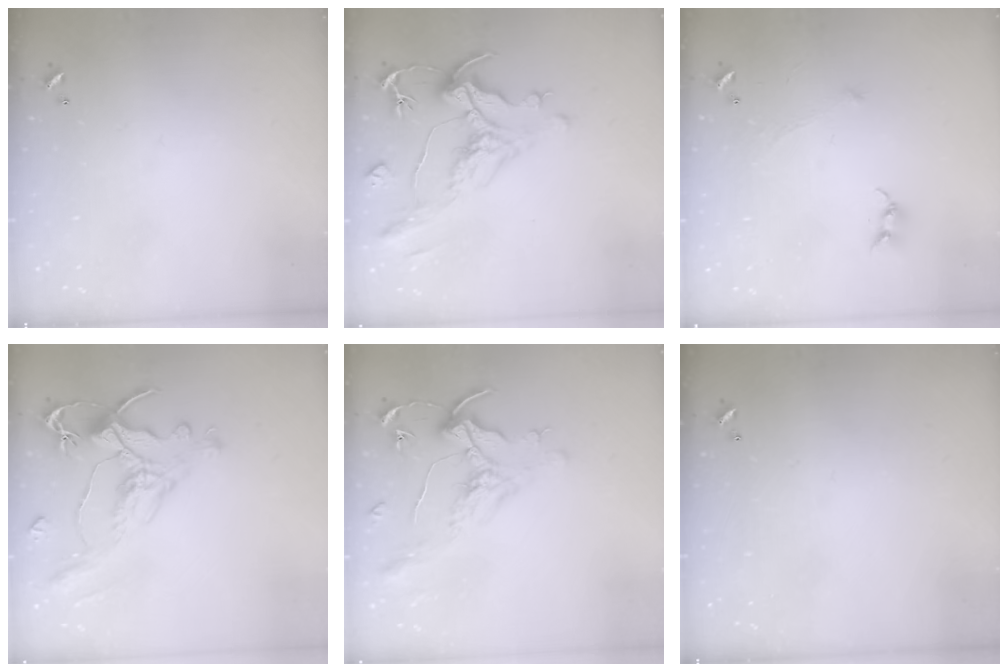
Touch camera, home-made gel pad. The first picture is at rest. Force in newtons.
{"total": 2.0, "press": 0.9, "slide": 1.8}
{"total": 0.8, "press": 0.6, "slide": 0.5}
{"total": 1.2, "press": 0.3, "slide": 1.2}
{"total": 1.5, "press": 1.3, "slide": 0.7}
{"total": 0.0}